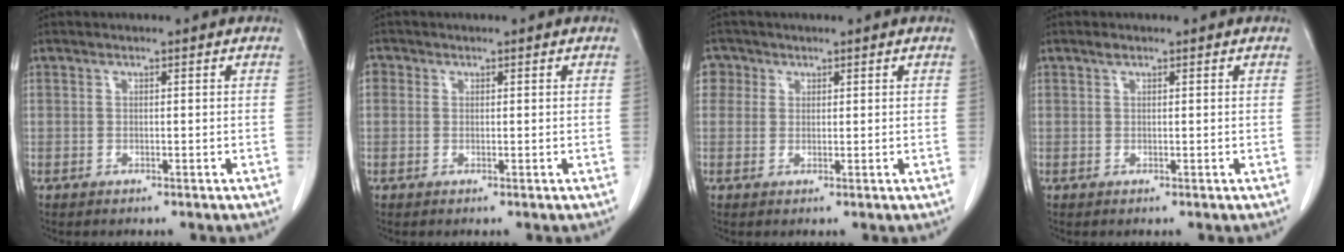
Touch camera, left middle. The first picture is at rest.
{"total": 1.6, "force": [0.4, 1.4, 0.5], "torque": [-0.002, 0.008, 0.005]}
{"total": 2.5, "force": [1.1, 2.3, 0.1], "torque": [0.013, 0.007, 0.012]}
{"total": 0.6, "force": [0.5, 0.2, 0.3], "torque": [-0.009, 0.001, 0.010]}